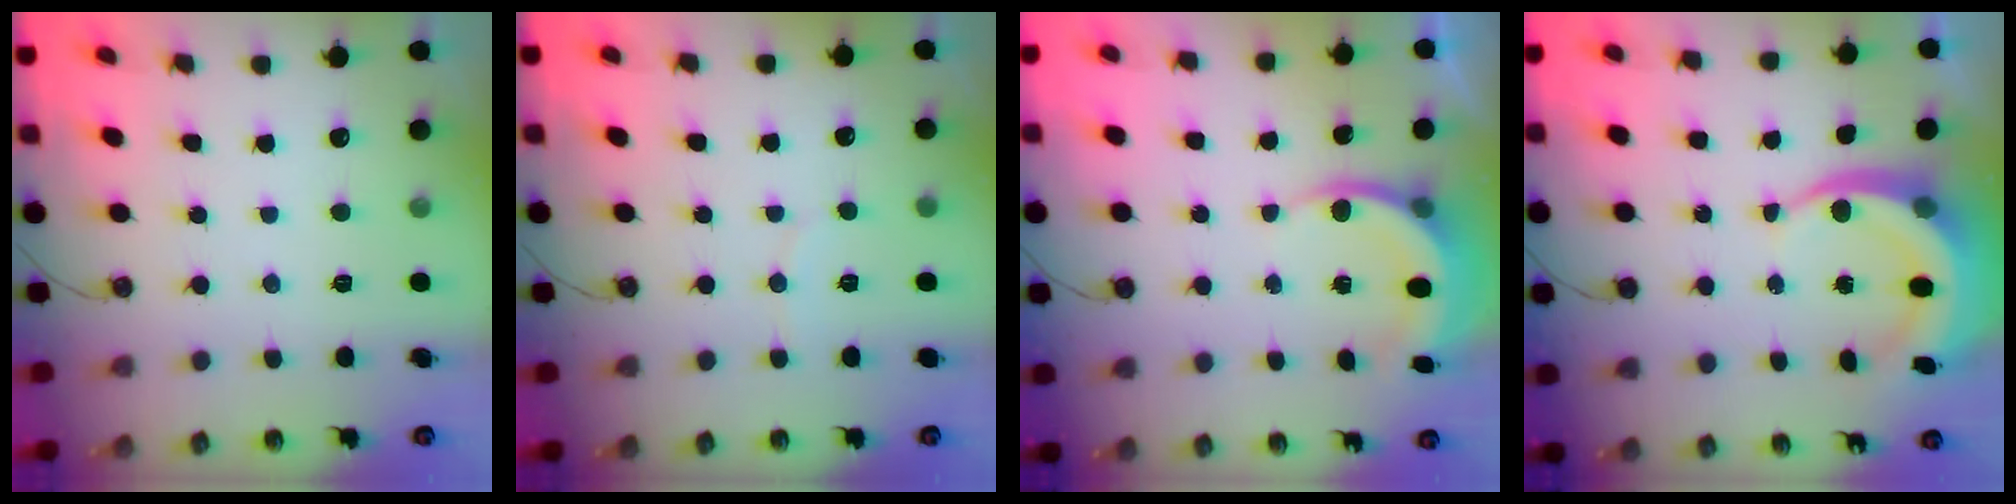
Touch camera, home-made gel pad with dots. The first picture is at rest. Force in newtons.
{"total": 2.3, "press": 2.3, "slide": 0.3}
{"total": 5.6, "press": 5.2, "slide": 1.8}
{"total": 8.8, "press": 8.6, "slide": 1.6}